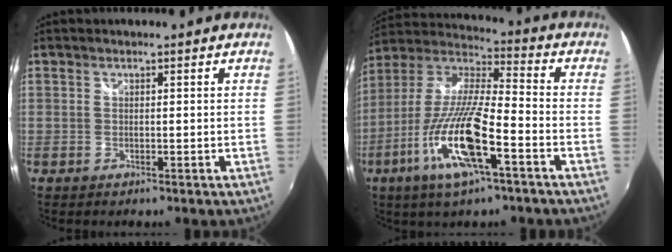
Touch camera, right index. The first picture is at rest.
{"total": 18.7, "force": [-8.2, 3.7, 16.4], "torque": [-0.329, -0.029, -0.162]}